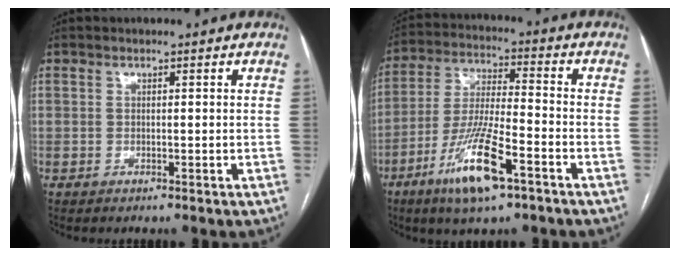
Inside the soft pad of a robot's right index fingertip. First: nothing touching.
{"total": 13.1, "force": [-7.0, 2.0, 10.9], "torque": [-0.219, -0.018, -0.127]}